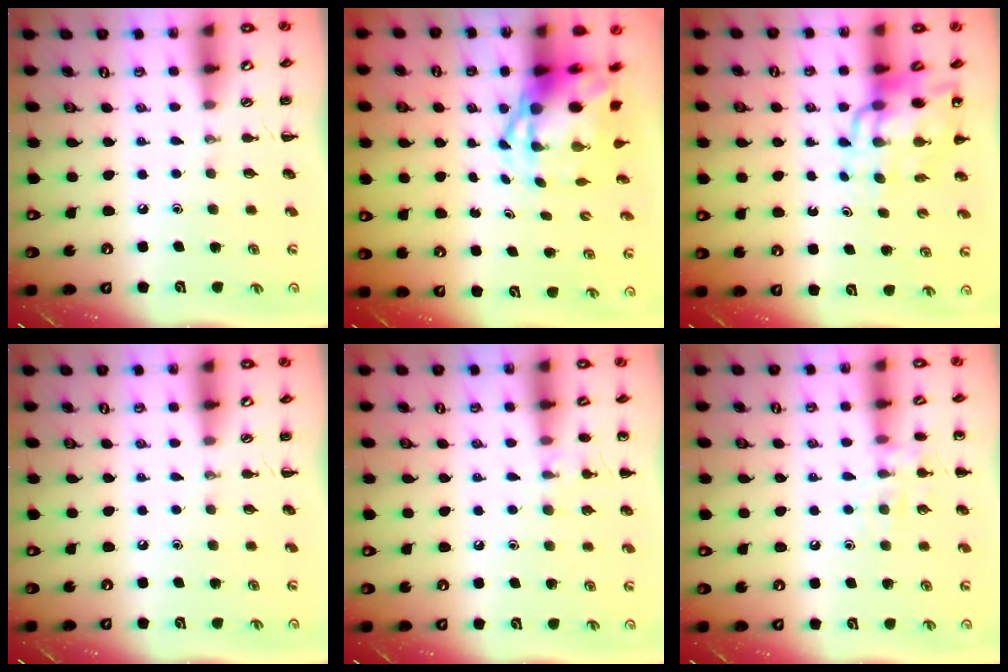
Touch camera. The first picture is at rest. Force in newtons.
{"total": 6.2, "press": 6.0, "slide": 1.6}
{"total": 14.0, "press": 13.4, "slide": 3.8}
{"total": 0.0}
{"total": 7.4, "press": 7.0, "slide": 2.3}
{"total": 8.5, "press": 8.4, "slide": 1.0}